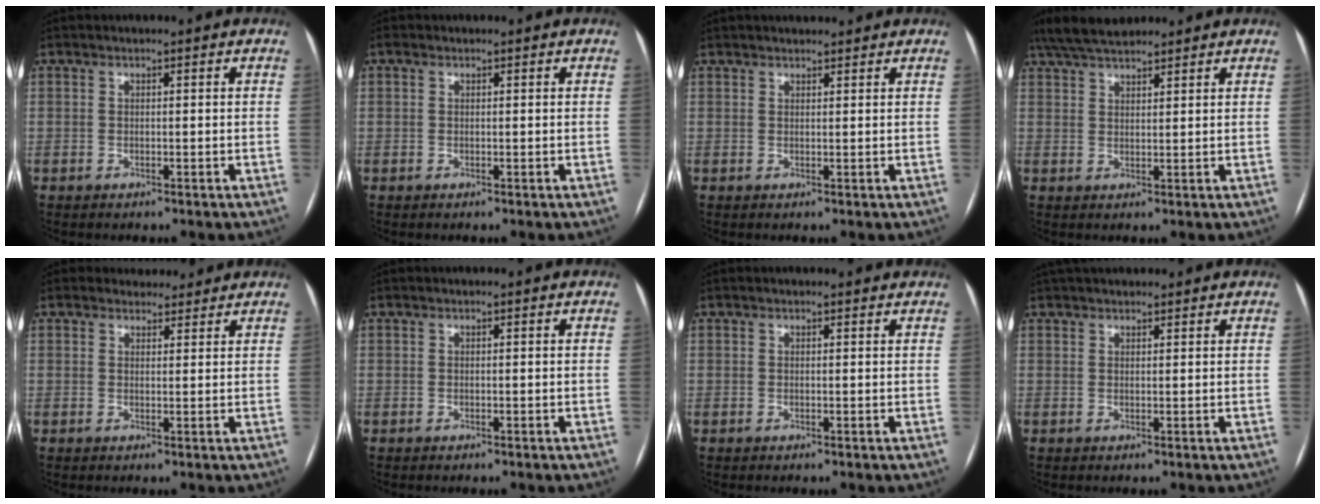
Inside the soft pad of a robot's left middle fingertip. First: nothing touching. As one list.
[{"total": 0.0}, {"total": 3.7, "force": [3.4, 0.9, 1.1], "torque": [-0.013, 0.026, 0.048]}, {"total": 8.0, "force": [6.9, 1.9, 3.7], "torque": [-0.065, 0.032, 0.124]}, {"total": 3.4, "force": [3.1, 1.5, -0.2], "torque": [0.007, 0.007, 0.036]}, {"total": 0.0}, {"total": 2.2, "force": [2.1, 0.5, 0.3], "torque": [-0.009, 0.018, 0.021]}, {"total": 6.6, "force": [5.9, 1.7, 2.5], "torque": [-0.036, 0.039, 0.092]}]